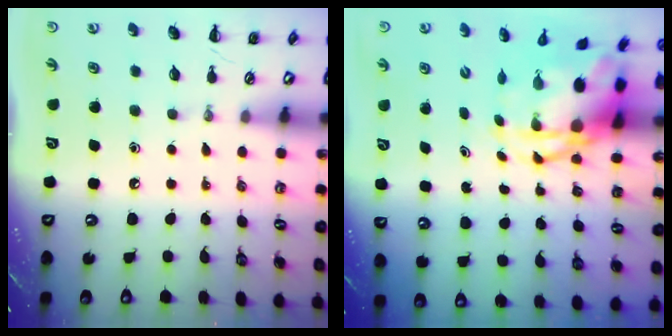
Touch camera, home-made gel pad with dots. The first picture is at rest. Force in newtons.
{"total": 6.7, "press": 6.4, "slide": 1.9}